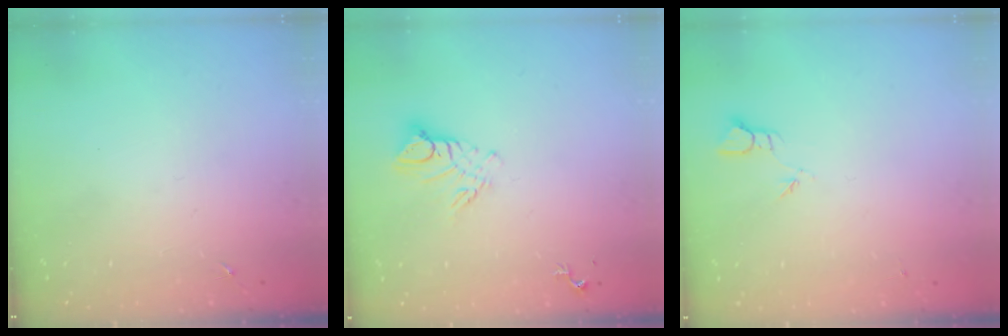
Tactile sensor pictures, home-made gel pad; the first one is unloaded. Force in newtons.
{"total": 8.7, "press": 8.6, "slide": 0.9}
{"total": 2.4, "press": 2.4, "slide": 0.2}